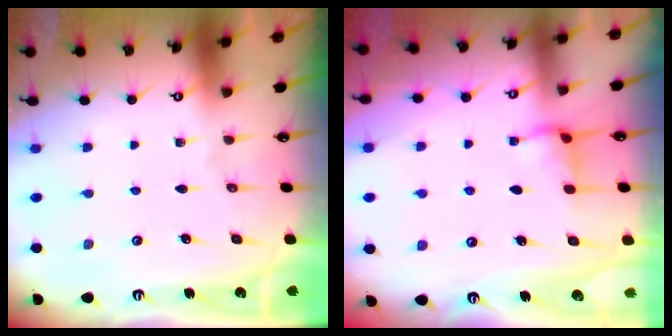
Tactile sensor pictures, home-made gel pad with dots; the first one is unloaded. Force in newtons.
{"total": 2.5, "press": 2.5, "slide": 0.5}